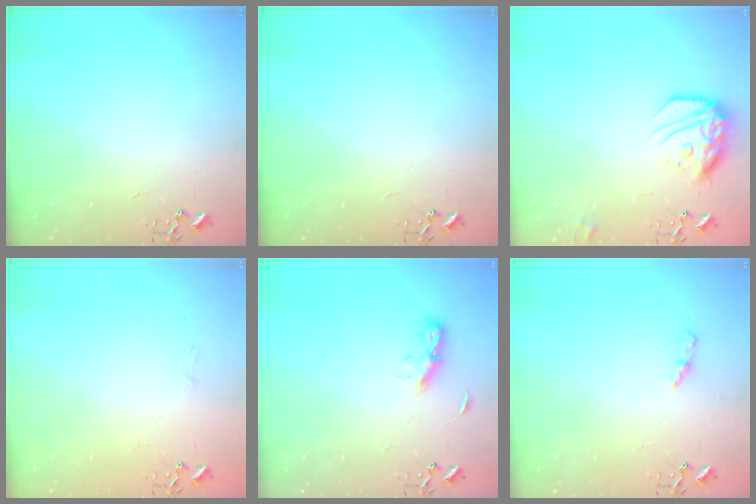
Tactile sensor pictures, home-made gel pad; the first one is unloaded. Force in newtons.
{"total": 0.0}
{"total": 16.5, "press": 16.4, "slide": 1.3}
{"total": 3.0, "press": 3.0, "slide": 0.3}
{"total": 6.4, "press": 6.3, "slide": 0.7}
{"total": 4.2, "press": 4.2, "slide": 0.5}